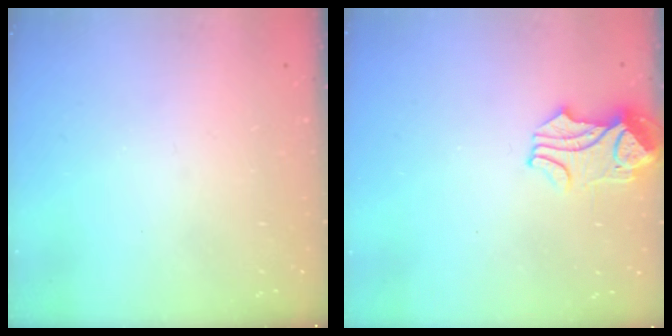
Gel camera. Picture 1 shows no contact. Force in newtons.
{"total": 1.6, "press": 1.1, "slide": 1.1}